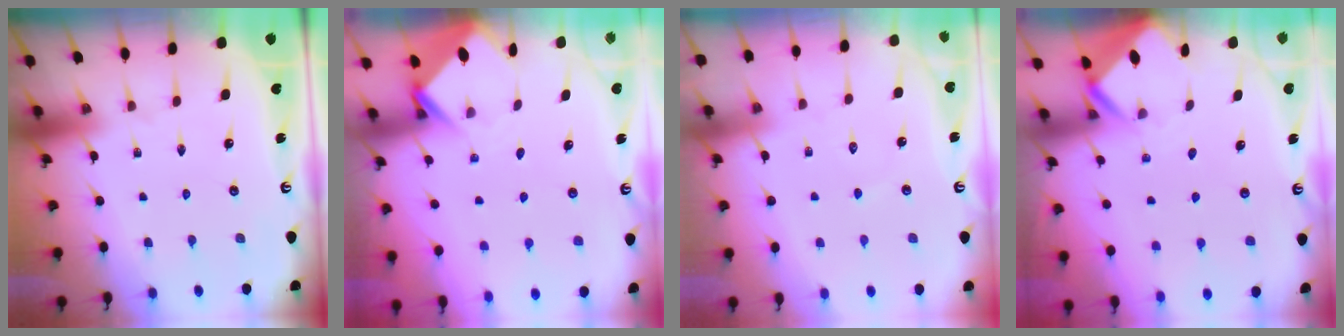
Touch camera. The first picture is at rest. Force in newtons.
{"total": 4.0, "press": 4.0, "slide": 0.2}
{"total": 3.5, "press": 3.5, "slide": 0.4}
{"total": 2.8, "press": 2.8, "slide": 0.2}